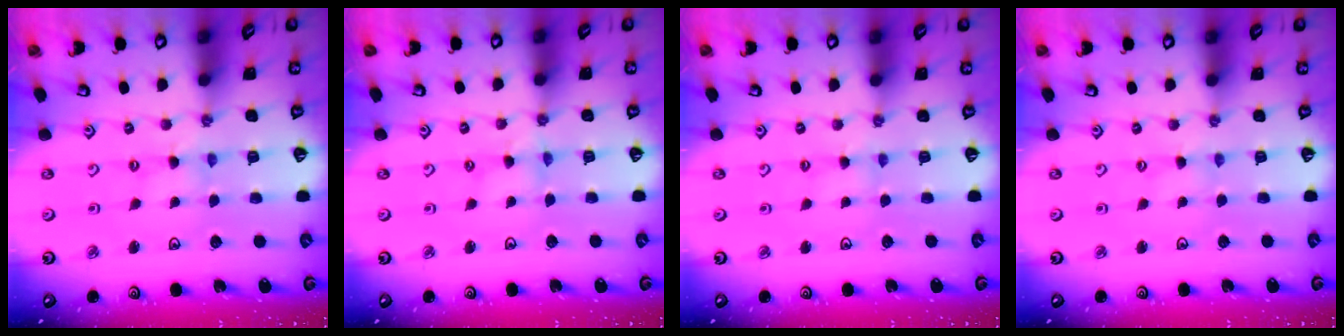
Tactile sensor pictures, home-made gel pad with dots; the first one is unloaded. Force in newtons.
{"total": 1.1, "press": 1.1, "slide": 0.2}
{"total": 2.9, "press": 2.9, "slide": 0.3}
{"total": 0.0}